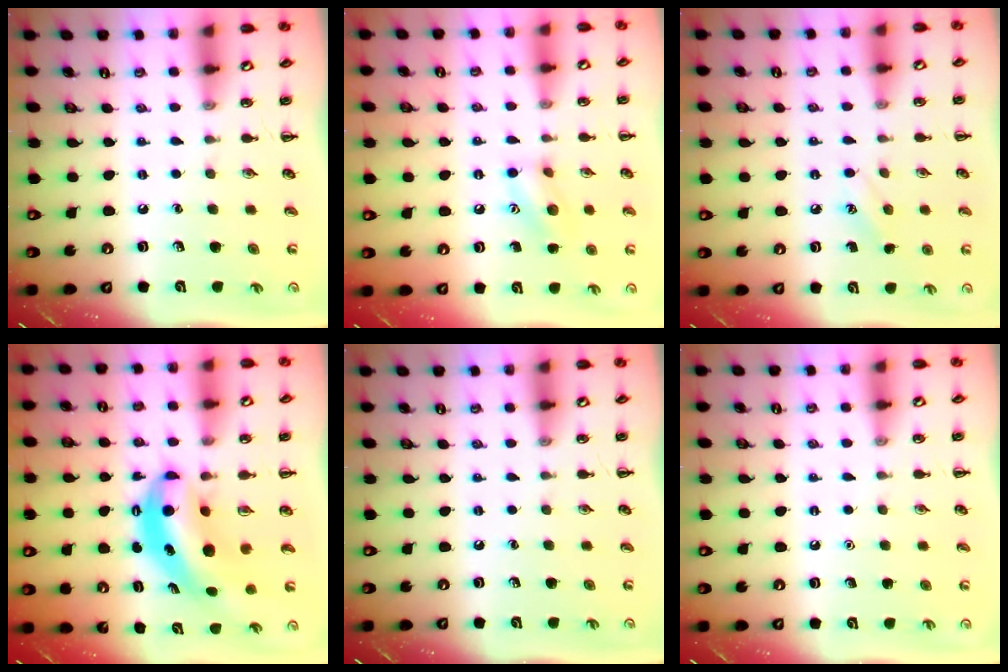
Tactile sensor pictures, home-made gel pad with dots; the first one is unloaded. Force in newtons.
{"total": 9.8, "press": 9.7, "slide": 1.0}
{"total": 8.0, "press": 7.8, "slide": 2.0}
{"total": 8.0, "press": 7.8, "slide": 1.8}
{"total": 0.0}
{"total": 1.6, "press": 1.6, "slide": 0.1}